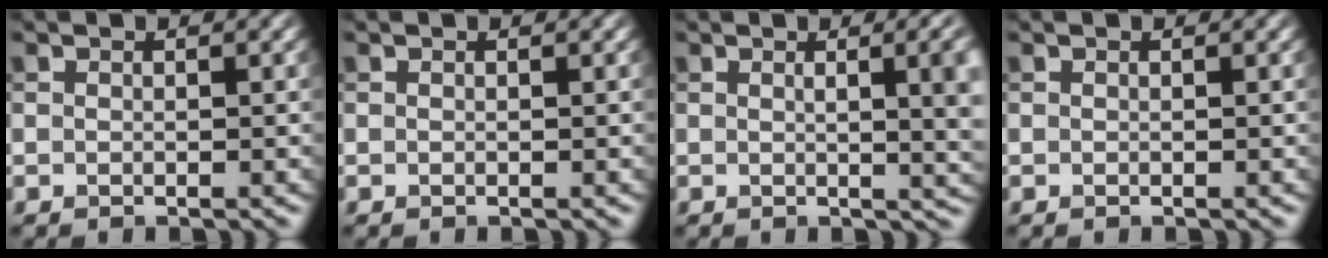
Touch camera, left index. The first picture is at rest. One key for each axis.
{"total": 0.0}
{"total": 7.3, "fx": 1.0, "fy": 3.0, "fz": 6.6, "tx": -0.030, "ty": 0.013, "tz": 0.010}
{"total": 0.0}